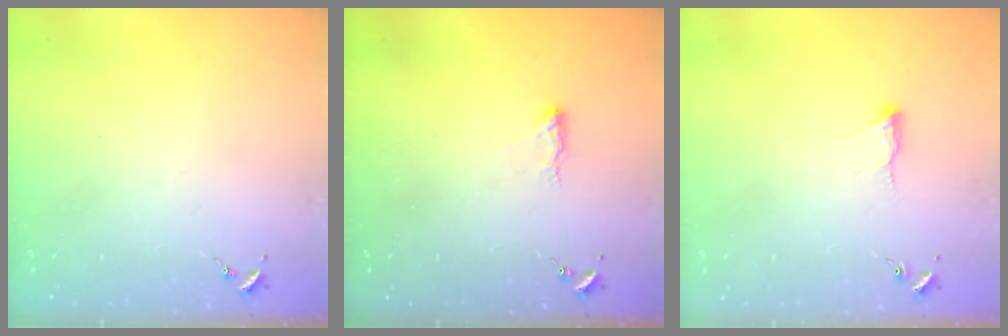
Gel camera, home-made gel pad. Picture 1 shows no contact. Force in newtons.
{"total": 5.0, "press": 4.9, "slide": 0.7}
{"total": 6.0, "press": 5.9, "slide": 0.8}